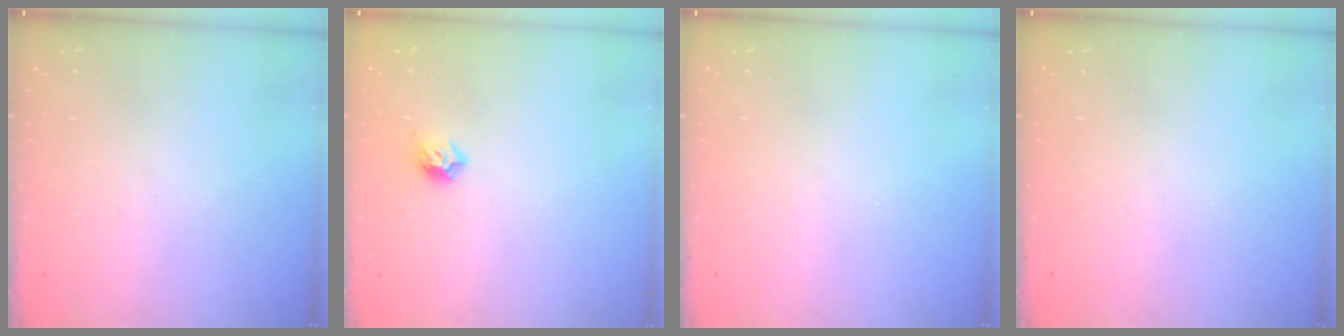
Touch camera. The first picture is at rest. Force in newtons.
{"total": 4.3, "press": 4.2, "slide": 1.2}
{"total": 0.0}
{"total": 0.0}